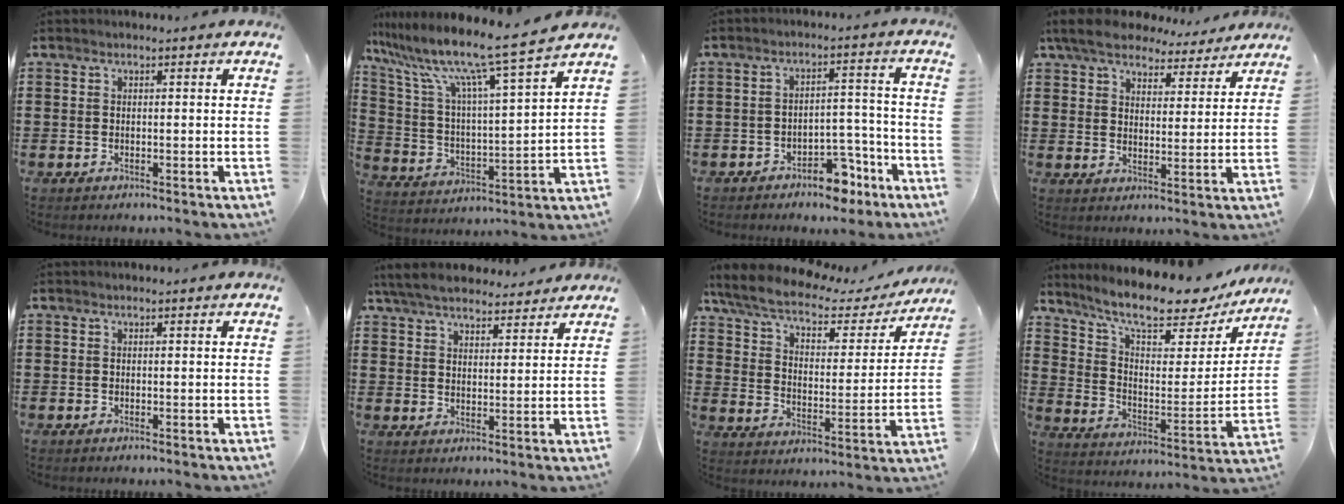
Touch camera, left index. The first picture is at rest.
{"total": 10.5, "force": [8.7, -0.4, 5.8], "torque": [-0.150, -0.062, 0.138]}
{"total": 6.2, "force": [-4.8, 2.7, 2.8], "torque": [-0.040, 0.020, -0.089]}
{"total": 6.8, "force": [6.2, 1.8, 2.2], "torque": [-0.062, -0.025, 0.109]}
{"total": 0.0}
{"total": 6.0, "force": [5.5, 1.2, 1.9], "torque": [-0.057, -0.016, 0.102]}
{"total": 7.0, "force": [5.5, 2.2, 3.8], "torque": [-0.098, -0.028, 0.091]}
{"total": 10.7, "force": [9.0, 1.6, 5.6], "torque": [-0.127, -0.056, 0.150]}